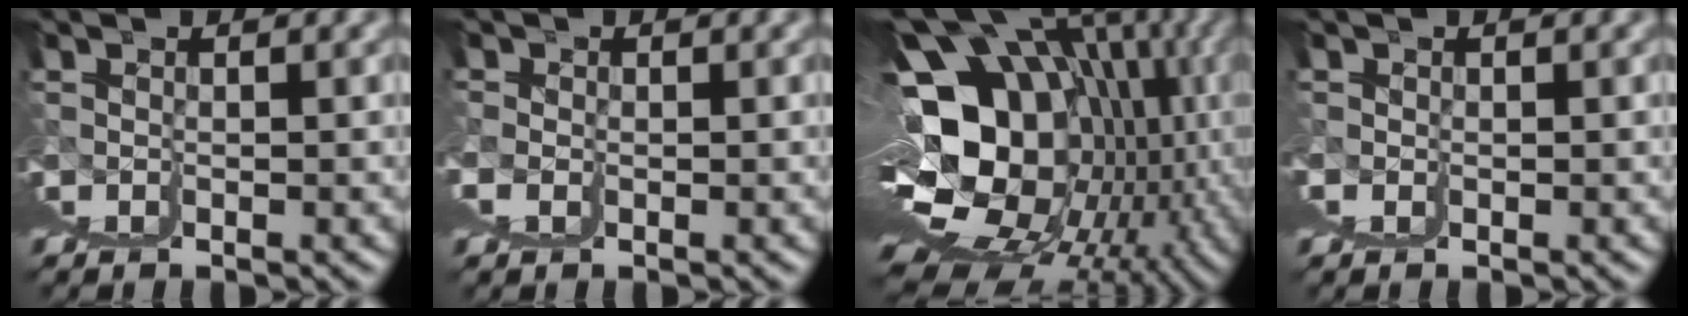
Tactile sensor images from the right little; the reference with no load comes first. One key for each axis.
{"total": 1.4, "fx": 0.9, "fy": 1.1, "fz": 0.0, "tx": 0.001, "ty": -0.002, "tz": 0.015}
{"total": 19.7, "fx": -0.2, "fy": 10.3, "fz": 16.8, "tx": -0.237, "ty": -0.023, "tz": 0.033}
{"total": 1.0, "fx": 0.6, "fy": 0.7, "fz": -0.1, "tx": 0.003, "ty": -0.002, "tz": 0.009}